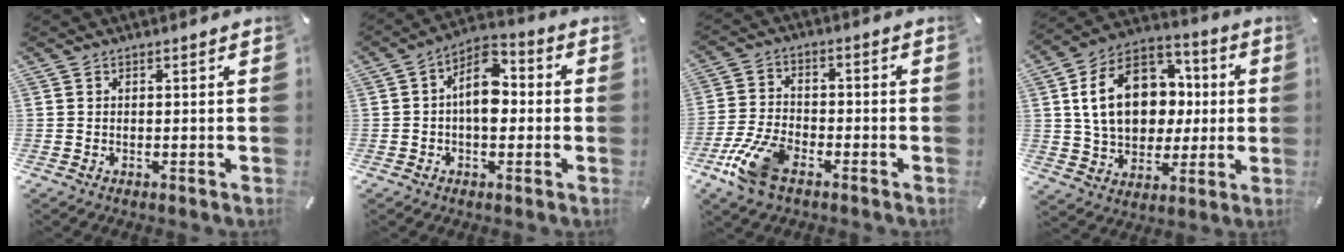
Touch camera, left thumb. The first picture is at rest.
{"total": 9.7, "force": [-0.2, 6.2, 7.5], "torque": [-0.117, 0.006, -0.004]}
{"total": 11.1, "force": [-5.9, 6.0, 7.2], "torque": [-0.154, 0.021, -0.108]}
{"total": 19.4, "force": [2.6, 14.9, 12.3], "torque": [-0.234, 0.010, 0.052]}